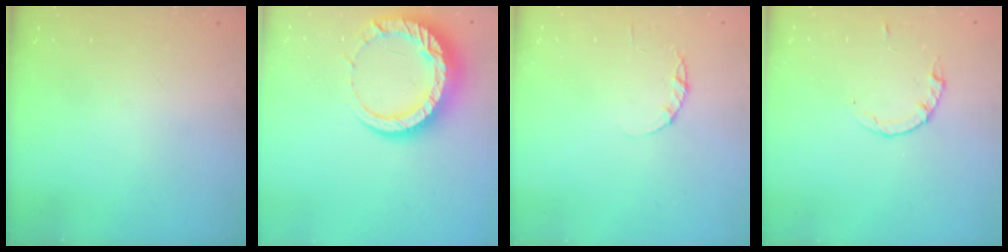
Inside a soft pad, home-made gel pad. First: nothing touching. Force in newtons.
{"total": 14.0, "press": 14.0, "slide": 1.2}
{"total": 2.2, "press": 2.2, "slide": 0.4}
{"total": 2.2, "press": 2.1, "slide": 0.3}